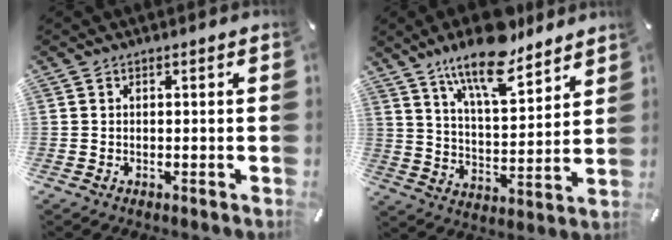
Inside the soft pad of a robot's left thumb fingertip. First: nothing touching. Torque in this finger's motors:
{"motor_torque": [1.05, -0.52, 1.50, -1.27, 0.08]}